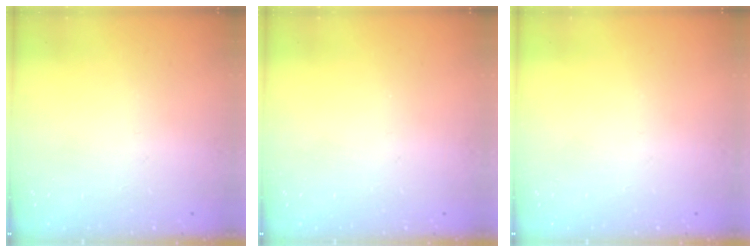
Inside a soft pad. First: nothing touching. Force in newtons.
{"total": 0.0}
{"total": 0.0}